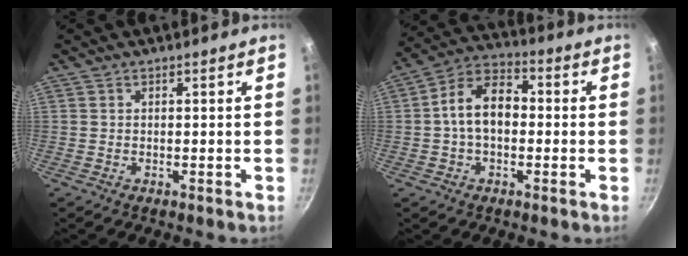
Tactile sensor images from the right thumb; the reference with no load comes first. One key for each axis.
{"total": 10.6, "fx": -0.3, "fy": 7.0, "fz": 8.0, "tx": -0.110, "ty": 0.037, "tz": -0.023}